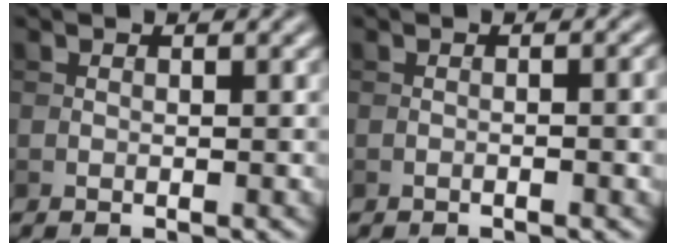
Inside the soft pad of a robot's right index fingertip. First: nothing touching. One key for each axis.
{"total": 2.4, "fx": -0.8, "fy": 0.7, "fz": 2.1, "tx": -0.023, "ty": 0.002, "tz": -0.011}